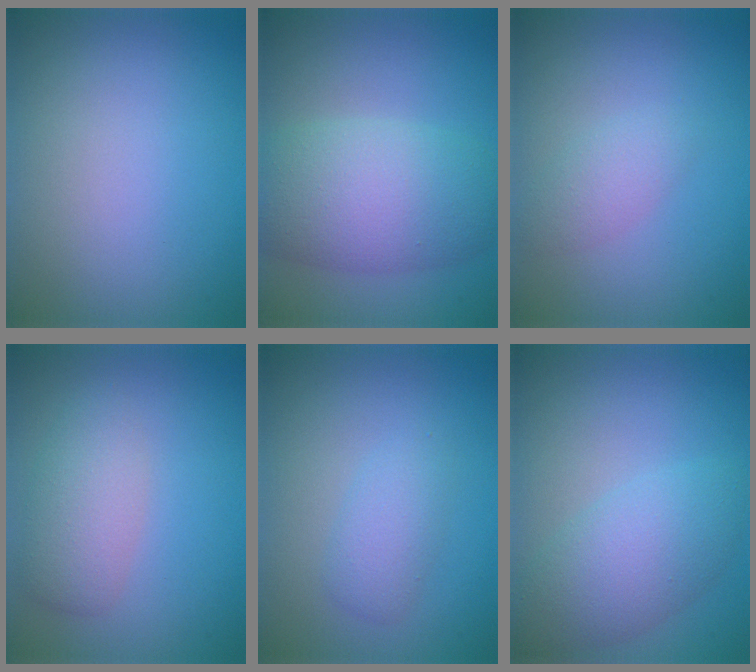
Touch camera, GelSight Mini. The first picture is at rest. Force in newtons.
{"total": 7.5, "press": 7.5, "slide": 0.3}
{"total": 1.8, "press": 1.8, "slide": 0.1}
{"total": 3.1, "press": 3.1, "slide": 0.1}
{"total": 2.1, "press": 2.1, "slide": 0.1}
{"total": 4.7, "press": 4.7, "slide": 0.2}